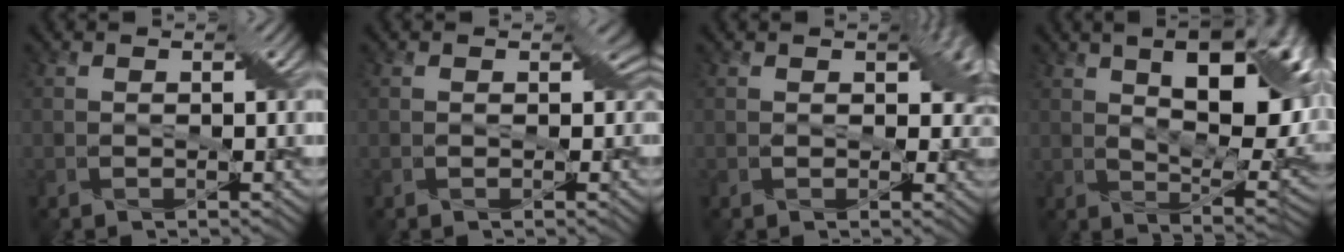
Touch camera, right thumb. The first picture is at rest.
{"total": 2.1, "force": [0.3, 1.8, 1.1], "torque": [-0.019, 0.000, -0.002]}
{"total": 4.1, "force": [1.0, 2.6, 3.0], "torque": [-0.037, 0.004, 0.013]}
{"total": 15.6, "force": [5.2, 7.6, 12.6], "torque": [-0.180, 0.008, 0.085]}